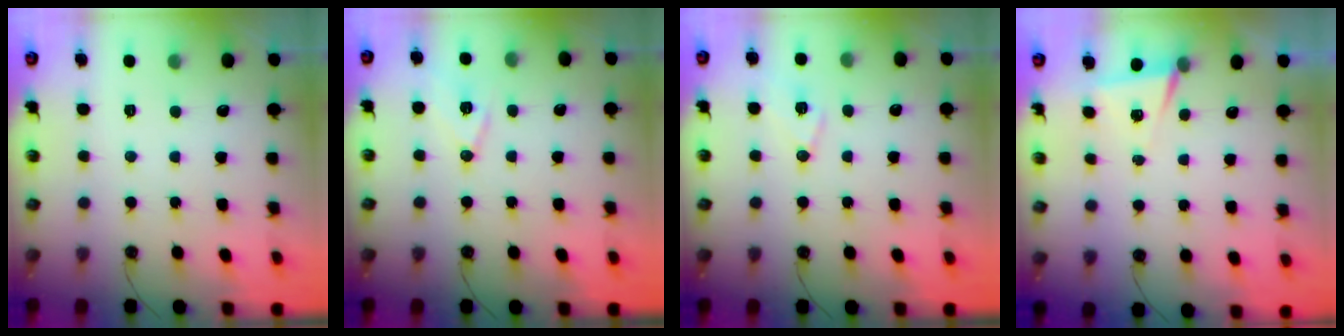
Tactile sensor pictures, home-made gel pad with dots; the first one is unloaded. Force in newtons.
{"total": 9.3, "press": 8.6, "slide": 3.5}
{"total": 8.8, "press": 8.1, "slide": 3.6}
{"total": 5.2, "press": 2.7, "slide": 4.4}